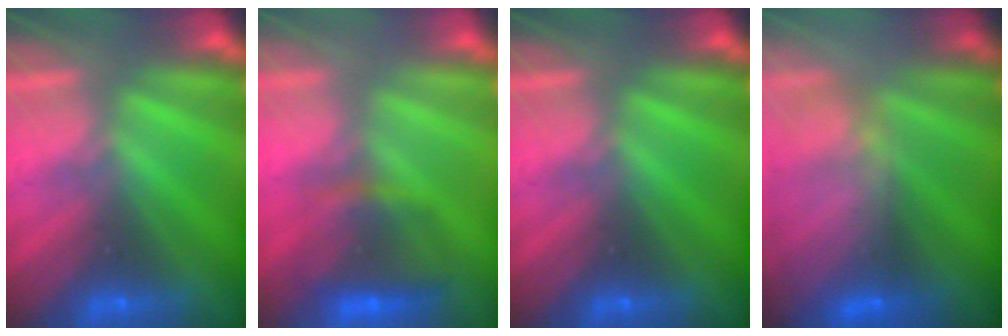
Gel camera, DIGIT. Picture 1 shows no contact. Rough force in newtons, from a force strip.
{"total": 6.6}
{"total": 0.0}
{"total": 7.5}